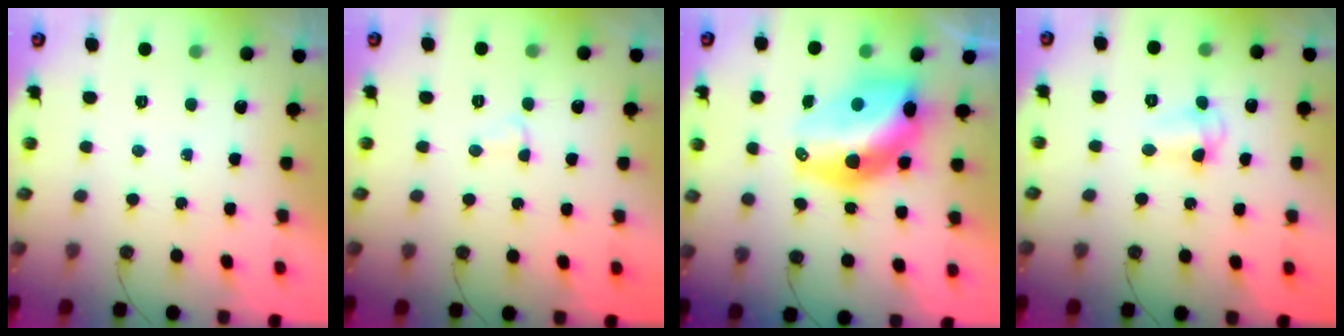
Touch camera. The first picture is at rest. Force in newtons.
{"total": 2.5, "press": 2.5, "slide": 0.5}
{"total": 14.2, "press": 14.1, "slide": 1.1}
{"total": 3.7, "press": 3.6, "slide": 0.8}